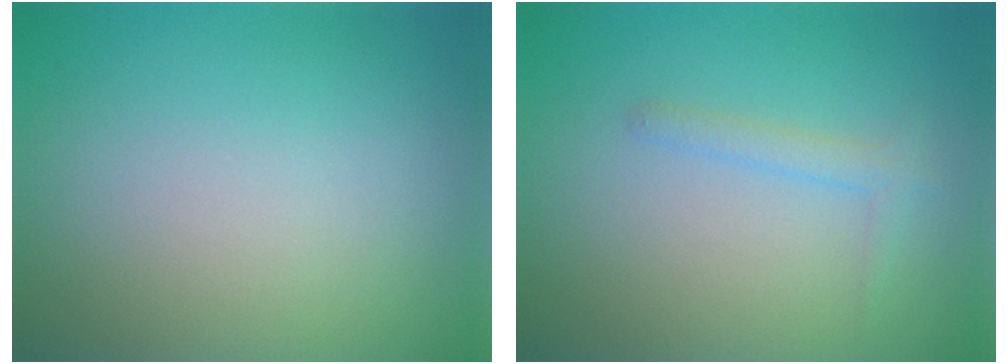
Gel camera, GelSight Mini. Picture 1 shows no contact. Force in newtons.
{"total": 1.3, "press": 1.3, "slide": 0.0}